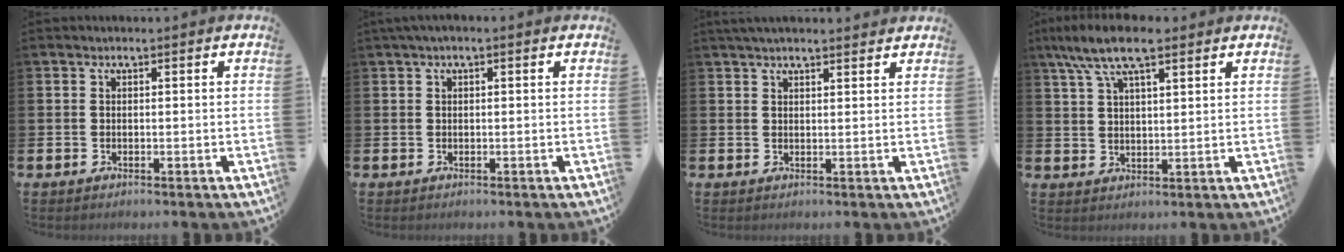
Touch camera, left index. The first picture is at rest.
{"total": 0.7, "force": [0.1, 0.2, 0.6], "torque": [-0.013, 0.004, 0.000]}
{"total": 2.6, "force": [2.4, 0.4, 0.7], "torque": [-0.019, -0.002, 0.045]}
{"total": 8.2, "force": [6.2, 2.3, 4.8], "torque": [-0.093, -0.013, 0.109]}